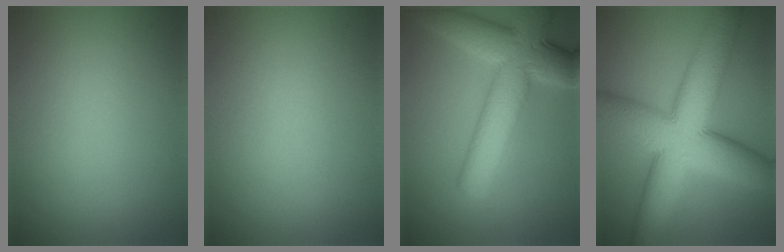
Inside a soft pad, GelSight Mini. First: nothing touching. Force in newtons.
{"total": 0.0}
{"total": 9.0, "press": 9.0, "slide": 0.7}
{"total": 12.5, "press": 12.5, "slide": 0.3}